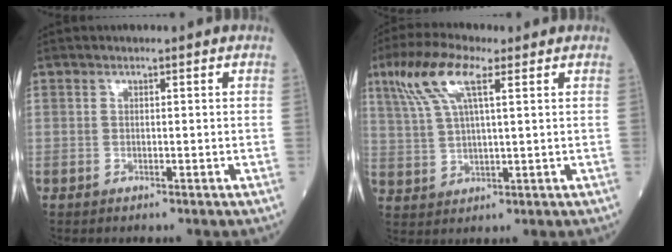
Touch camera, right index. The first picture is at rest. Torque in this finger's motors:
{"motor_torque": [0.50, 0.10, 0.22, 0.15]}